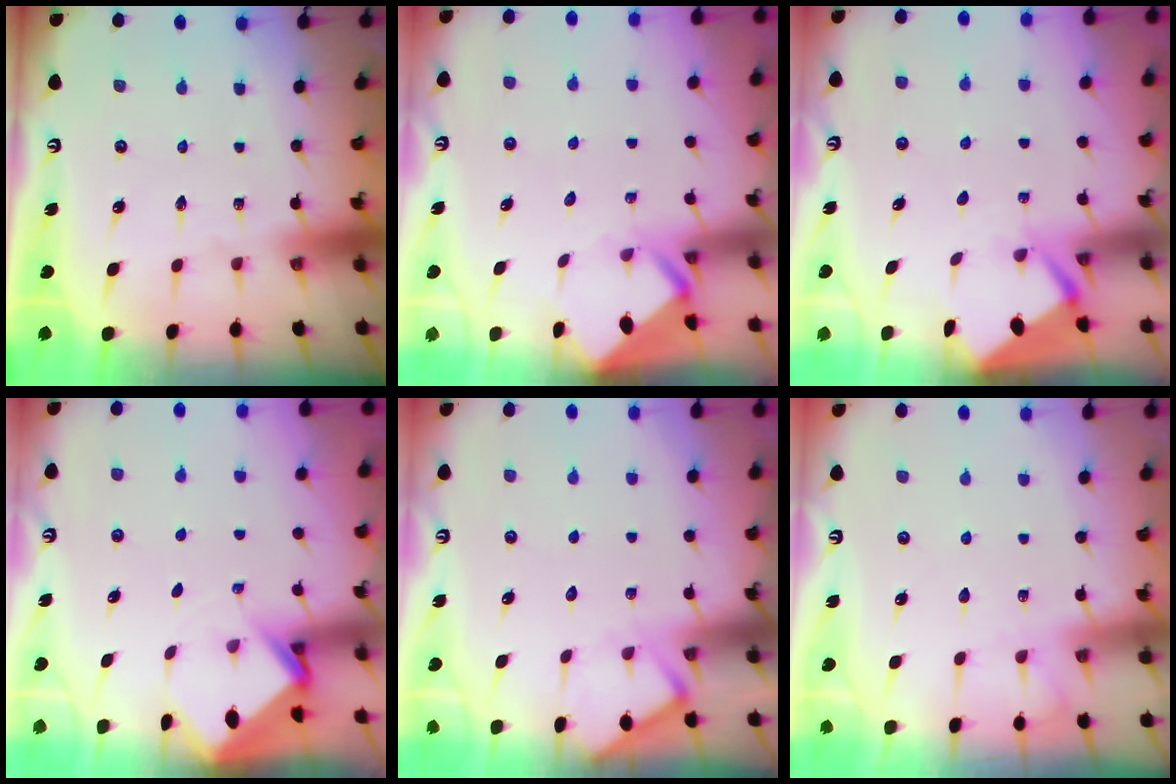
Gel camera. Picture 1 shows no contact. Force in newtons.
{"total": 3.3, "press": 3.3, "slide": 0.1}
{"total": 2.6, "press": 2.6, "slide": 0.3}
{"total": 3.0, "press": 3.0, "slide": 0.2}
{"total": 5.4, "press": 5.4, "slide": 0.6}
{"total": 5.9, "press": 5.8, "slide": 0.8}